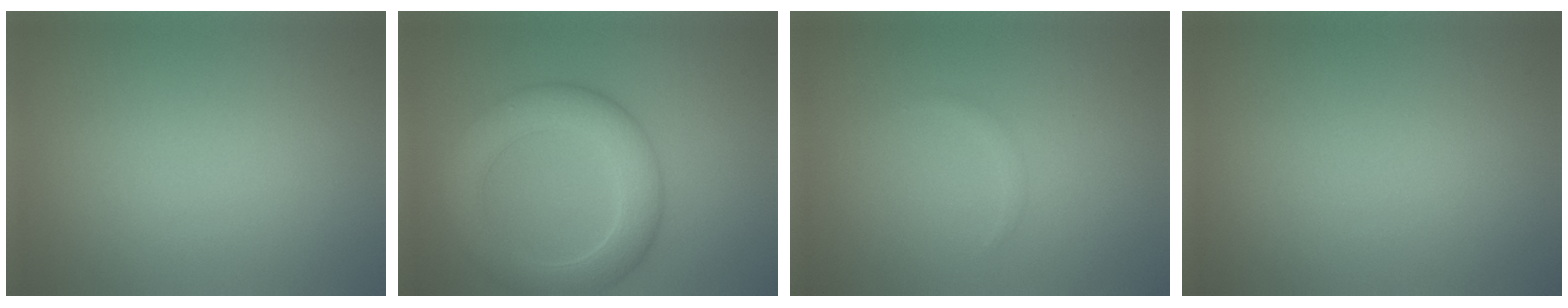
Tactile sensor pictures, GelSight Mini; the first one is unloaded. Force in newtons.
{"total": 6.1, "press": 6.1, "slide": 0.5}
{"total": 0.5, "press": 0.5, "slide": 0.0}
{"total": 0.0}